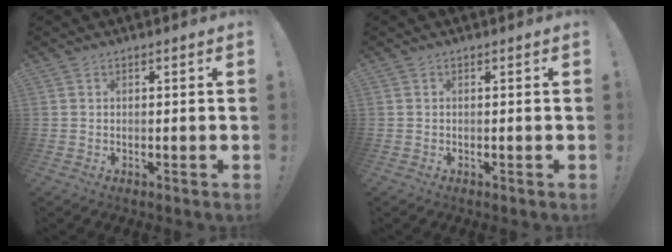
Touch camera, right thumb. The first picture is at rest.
{"total": 0.0}